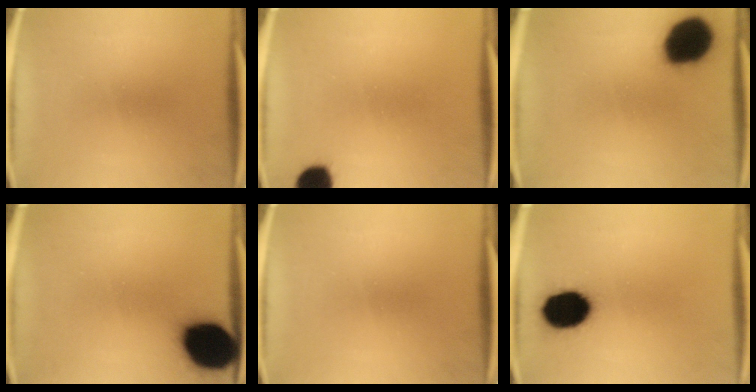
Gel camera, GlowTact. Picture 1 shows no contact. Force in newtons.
{"total": 6.5}
{"total": 17.8}
{"total": 18.8}
{"total": 0.0}
{"total": 14.8}